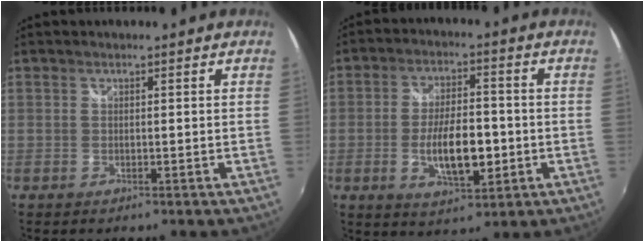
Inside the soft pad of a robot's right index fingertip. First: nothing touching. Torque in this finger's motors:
{"motor_torque": [0.35, -0.04, 0.32, 0.11]}